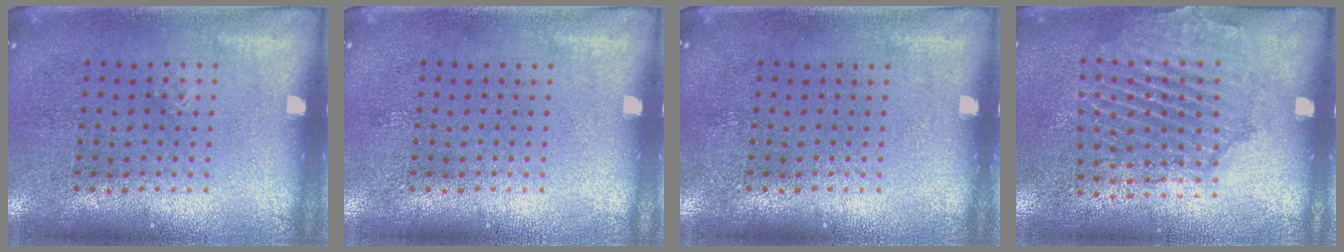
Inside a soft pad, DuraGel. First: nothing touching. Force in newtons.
{"total": 0.0}
{"total": 0.0}
{"total": 1.6, "press": 1.6, "slide": 0.3}